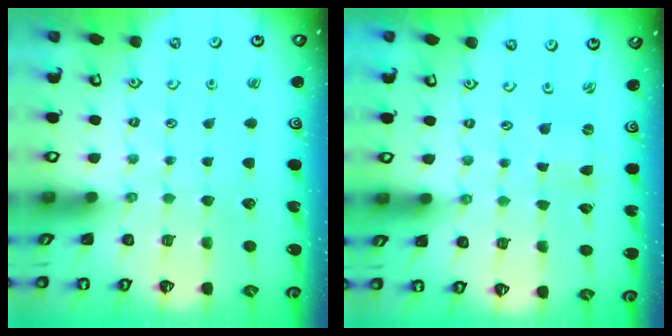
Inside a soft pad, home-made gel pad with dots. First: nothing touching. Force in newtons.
{"total": 0.0}